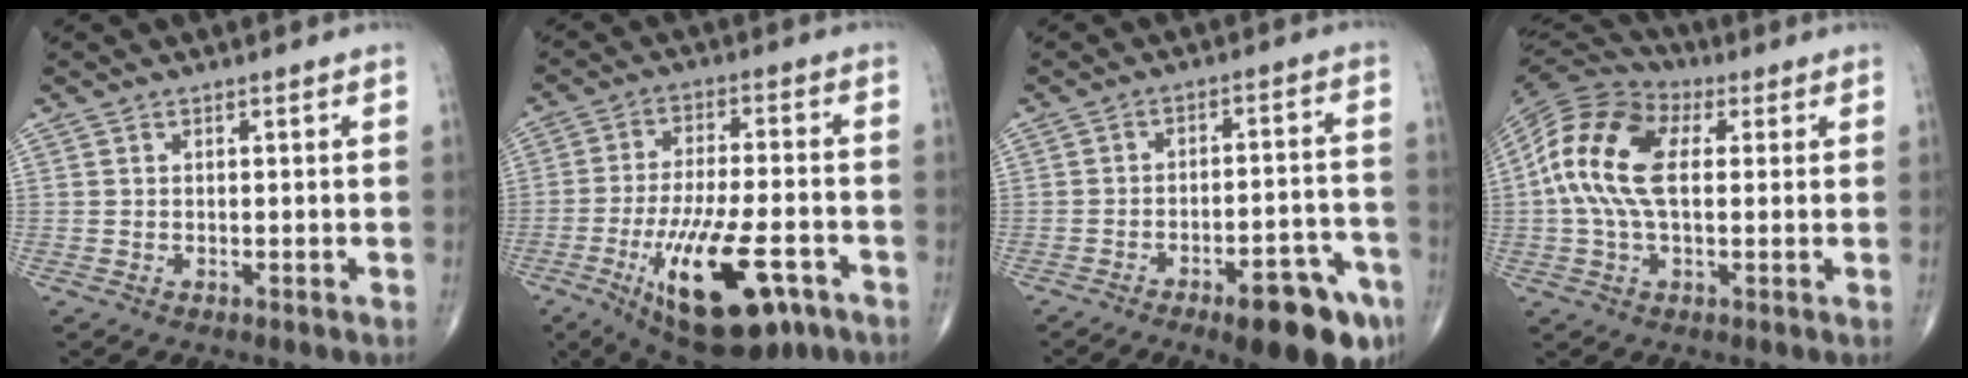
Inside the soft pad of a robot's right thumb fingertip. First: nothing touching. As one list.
[{"total": 19.2, "force": [-8.3, 7.2, 15.8], "torque": [-0.273, 0.016, -0.120]}, {"total": 15.0, "force": [-8.6, 4.6, 11.4], "torque": [-0.112, 0.055, -0.111]}, {"total": 14.5, "force": [1.8, 8.1, 11.9], "torque": [-0.250, 0.026, 0.025]}]